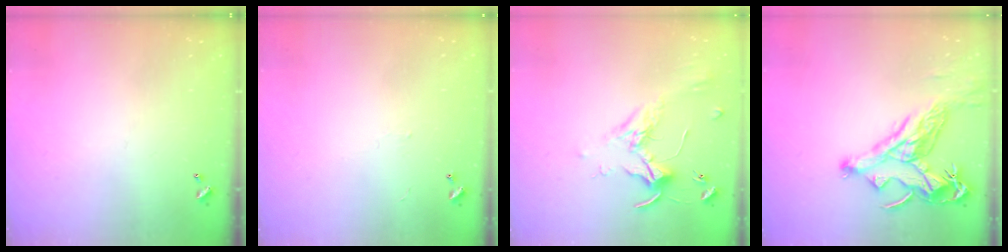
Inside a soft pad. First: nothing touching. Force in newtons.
{"total": 0.0}
{"total": 1.7, "press": 1.6, "slide": 0.4}
{"total": 6.8, "press": 6.6, "slide": 1.6}